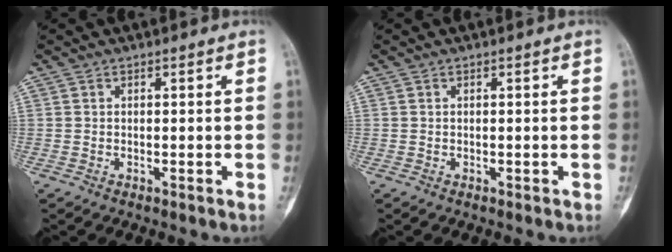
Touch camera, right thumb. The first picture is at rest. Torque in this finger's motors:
{"motor_torque": [0.10, -0.11, 0.32, -0.12, 0.03]}